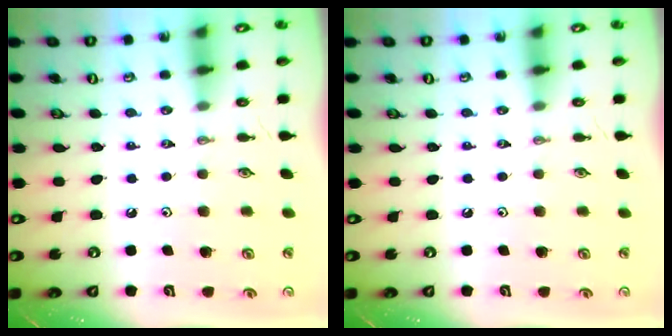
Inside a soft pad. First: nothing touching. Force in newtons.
{"total": 0.0}